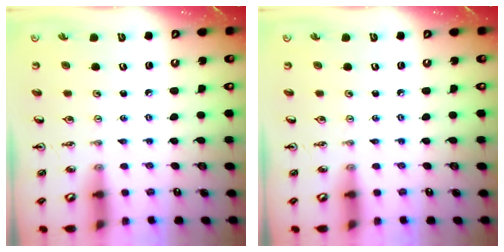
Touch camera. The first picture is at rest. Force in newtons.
{"total": 0.0}